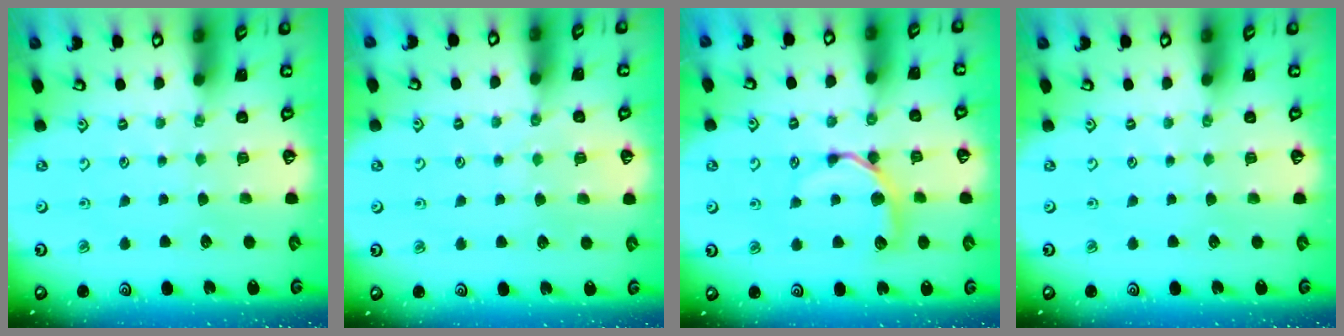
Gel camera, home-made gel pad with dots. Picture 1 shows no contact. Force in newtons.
{"total": 3.9, "press": 3.9, "slide": 0.4}
{"total": 8.5, "press": 8.4, "slide": 1.1}
{"total": 0.0}